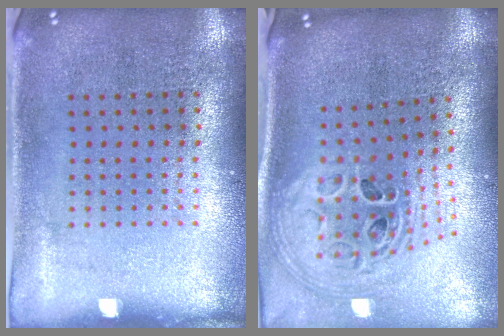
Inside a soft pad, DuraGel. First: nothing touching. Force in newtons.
{"total": 2.3, "press": 1.7, "slide": 1.6}